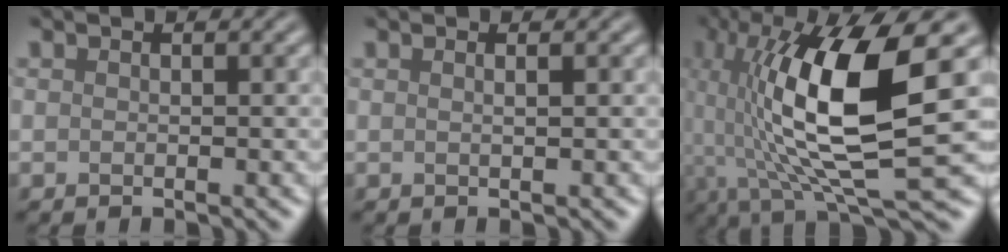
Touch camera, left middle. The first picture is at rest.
{"total": 1.4, "force": [0.6, 0.6, 1.1], "torque": [-0.002, -0.002, -0.005]}
{"total": 12.9, "force": [0.7, 3.6, 12.4], "torque": [-0.222, 0.003, 0.017]}